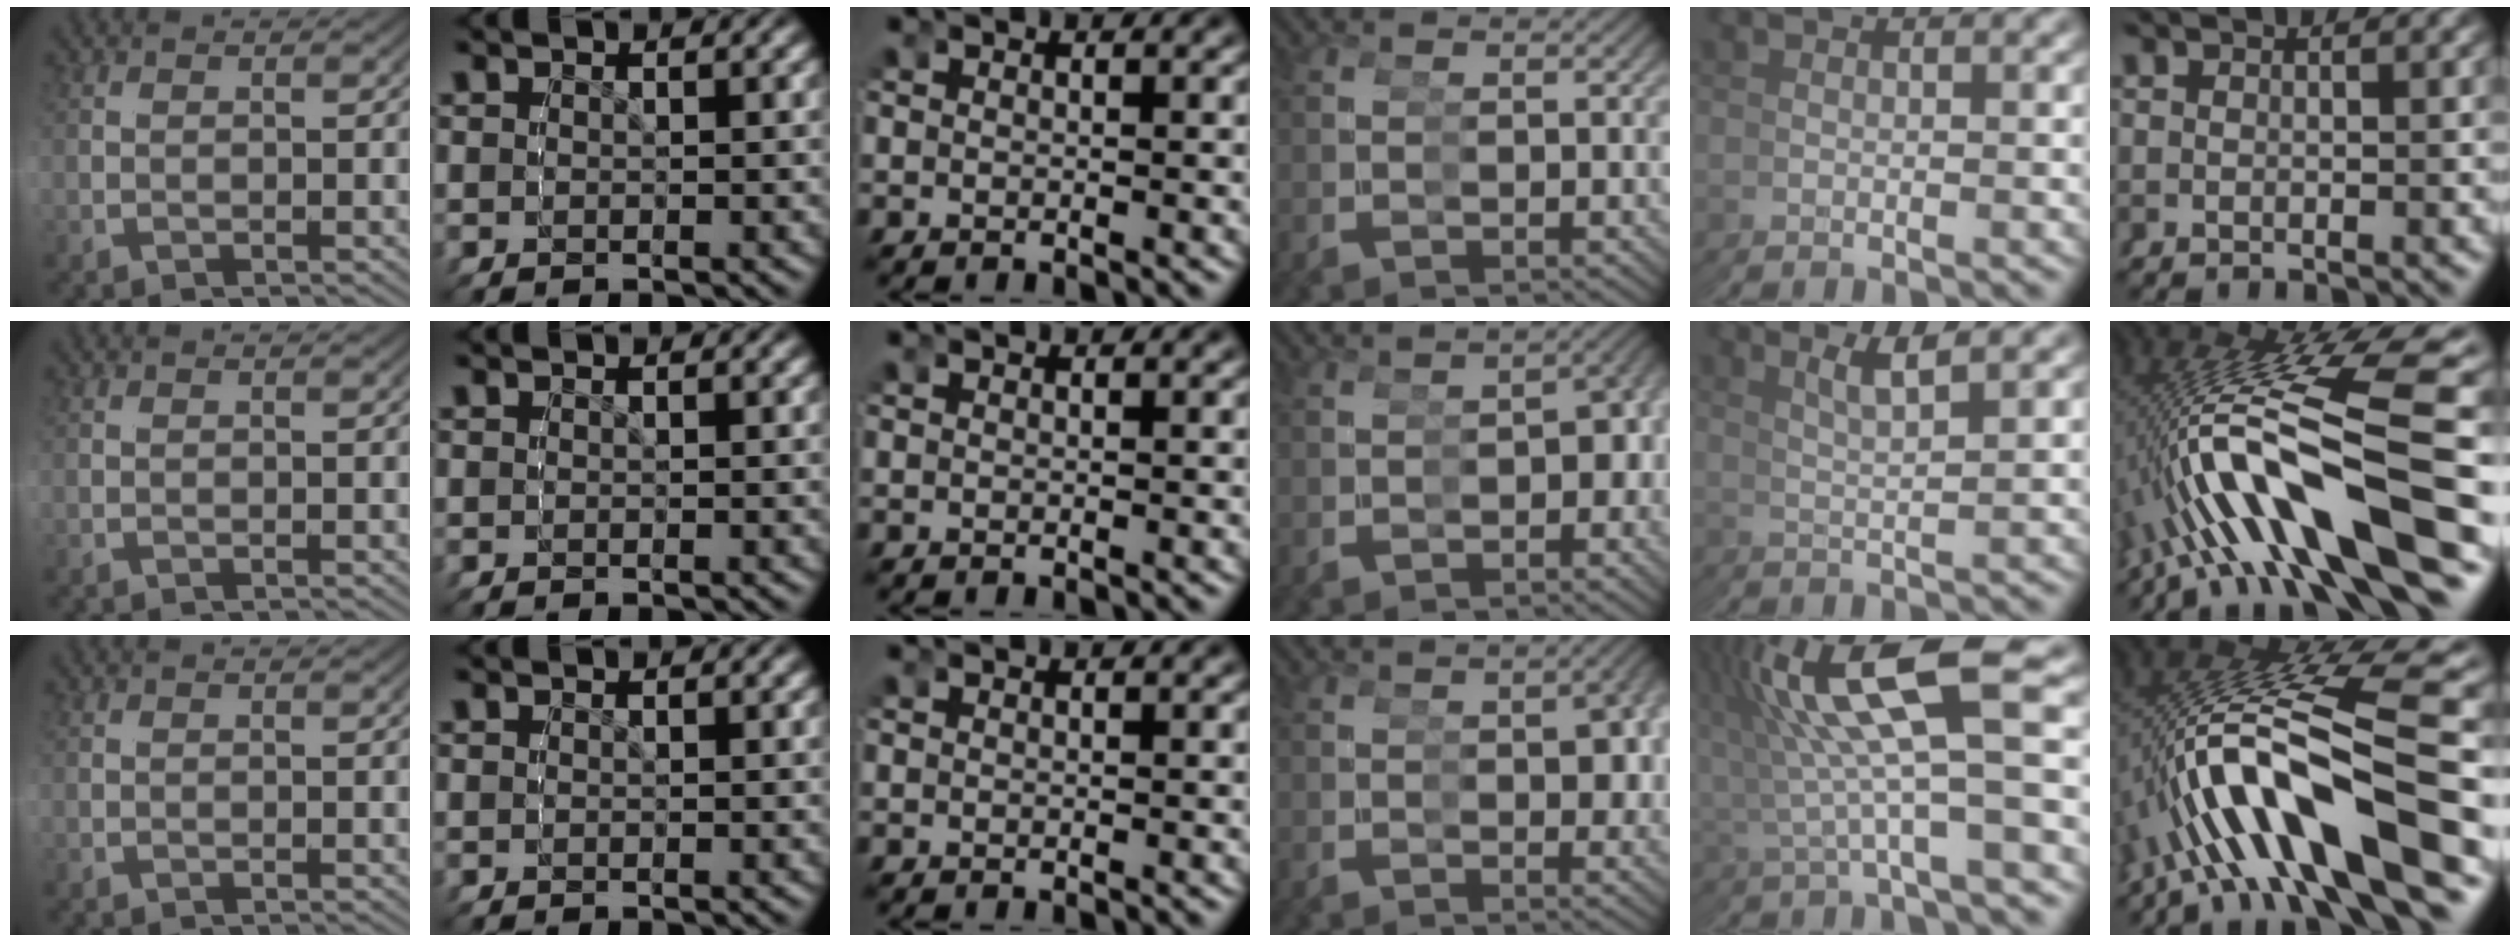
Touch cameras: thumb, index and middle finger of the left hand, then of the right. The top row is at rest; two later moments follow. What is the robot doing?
{"motion": "grasp_and_lifting", "object": "cup"}